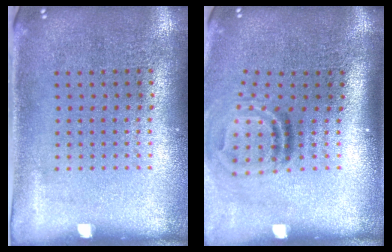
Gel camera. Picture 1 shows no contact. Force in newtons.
{"total": 1.9, "press": 1.1, "slide": 1.5}